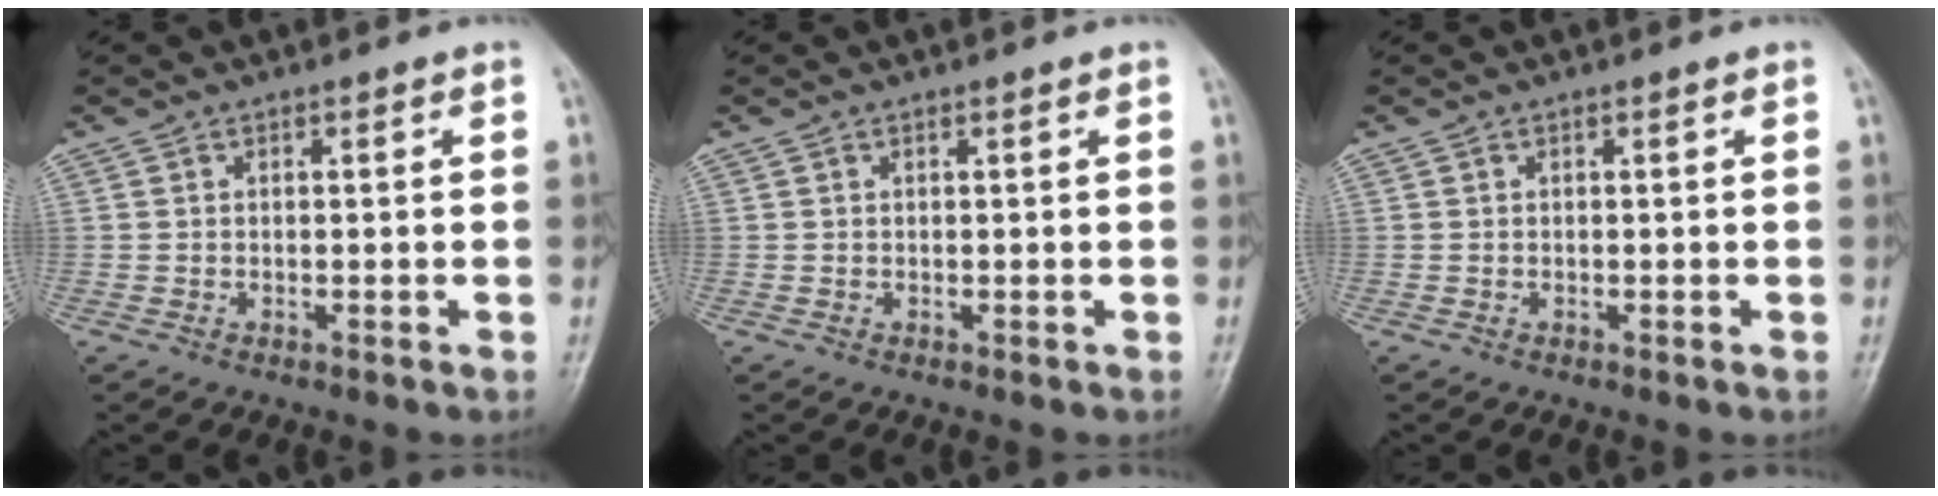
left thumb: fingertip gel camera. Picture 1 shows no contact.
{"total": 0.0}
{"total": 0.0}